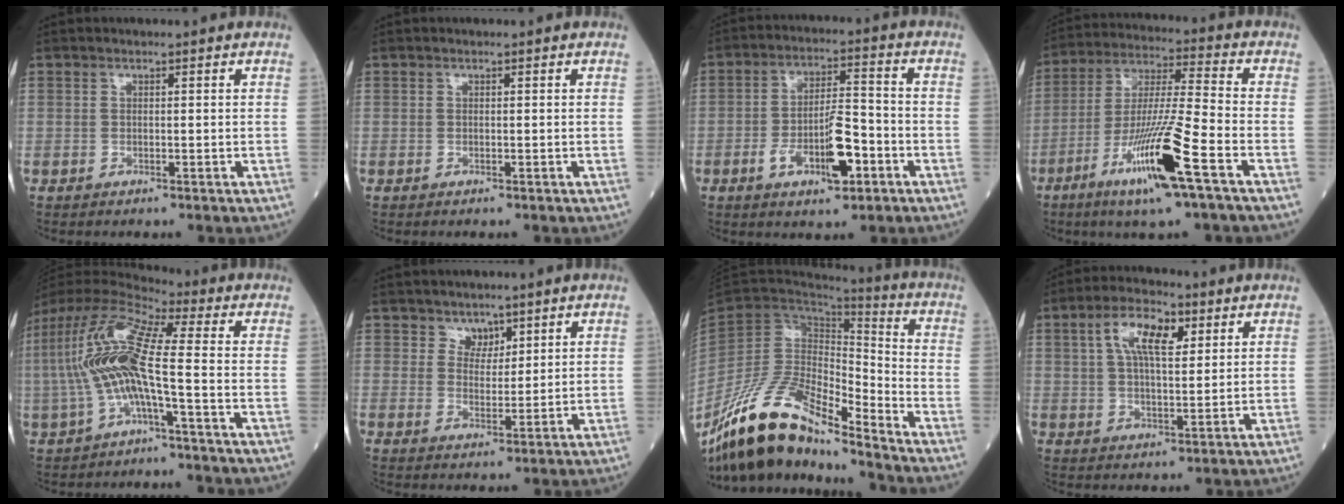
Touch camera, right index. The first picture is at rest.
{"total": 0.0}
{"total": 9.8, "force": [-3.7, 2.8, 8.6], "torque": [-0.154, 0.006, -0.061]}
{"total": 15.3, "force": [-7.1, 0.0, 13.6], "torque": [-0.270, -0.021, -0.129]}
{"total": 14.5, "force": [-1.6, 2.0, 14.3], "torque": [-0.309, 0.022, -0.040]}
{"total": 2.8, "force": [2.1, 1.7, 0.5], "torque": [-0.002, -0.004, 0.035]}
{"total": 16.8, "force": [-13.4, 4.4, 9.1], "torque": [-0.162, 0.025, -0.245]}
{"total": 8.5, "force": [3.3, 3.2, 7.2], "torque": [-0.137, 0.016, 0.058]}